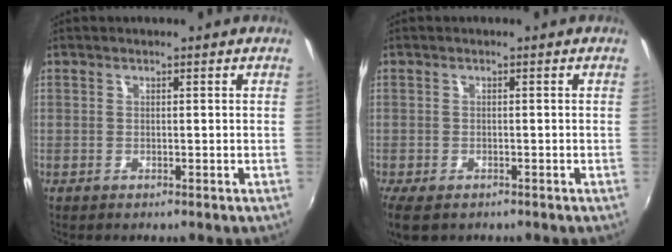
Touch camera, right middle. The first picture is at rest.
{"total": 4.9, "force": [-3.3, 2.3, 2.9], "torque": [-0.066, -0.022, -0.055]}